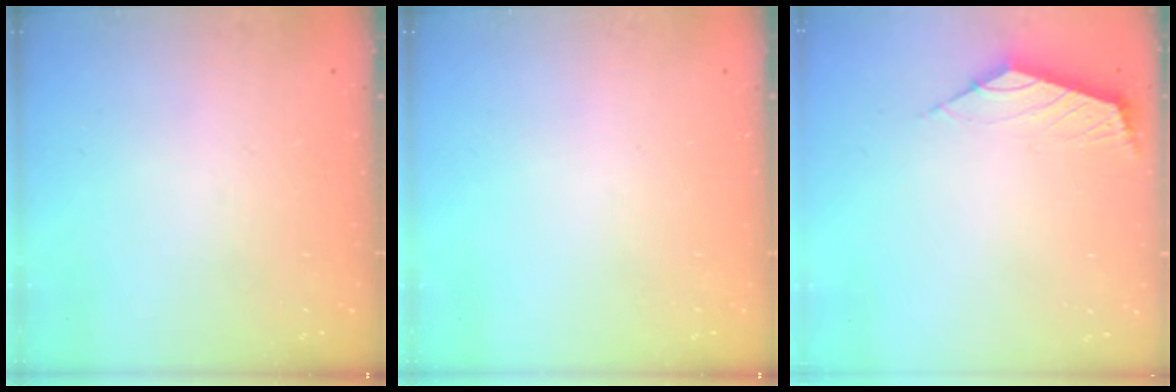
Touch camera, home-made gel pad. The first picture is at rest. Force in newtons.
{"total": 0.0}
{"total": 2.5, "press": 2.4, "slide": 0.6}